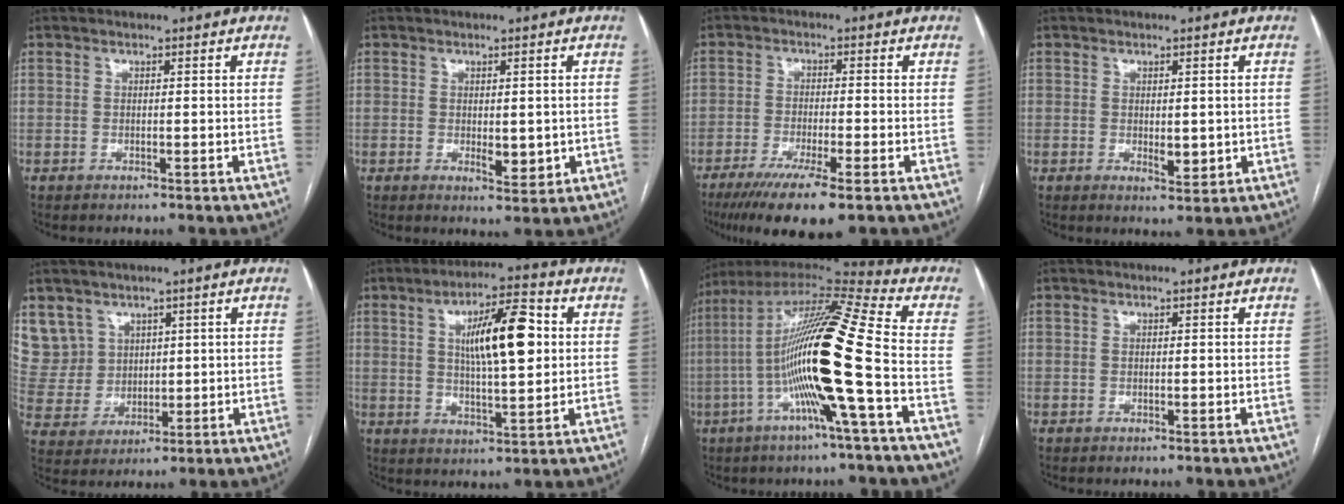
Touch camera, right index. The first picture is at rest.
{"total": 3.8, "force": [-0.4, 1.8, 3.3], "torque": [-0.044, -0.008, 0.002]}
{"total": 9.5, "force": [-6.0, 1.1, 7.4], "torque": [-0.119, -0.022, -0.094]}
{"total": 3.1, "force": [-0.2, 1.5, 2.7], "torque": [-0.039, -0.007, 0.004]}
{"total": 9.0, "force": [5.1, 7.4, 0.3], "torque": [-0.016, 0.024, 0.118]}
{"total": 11.8, "force": [2.5, 2.6, 11.2], "torque": [-0.186, 0.013, 0.042]}
{"total": 20.5, "force": [-4.0, -0.1, 20.1], "torque": [-0.382, 0.003, -0.087]}
{"total": 0.0}